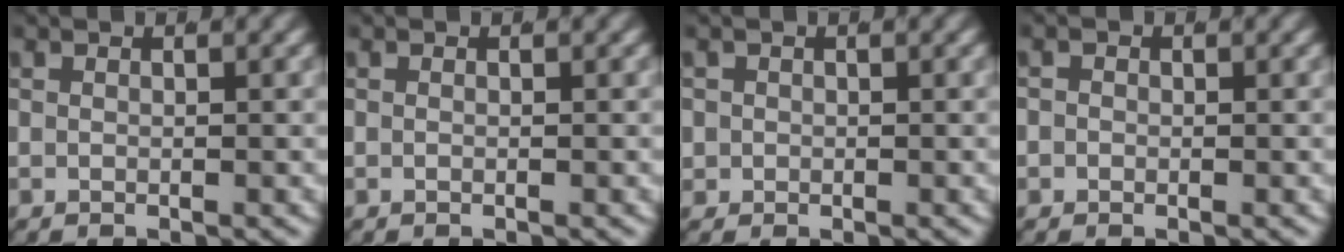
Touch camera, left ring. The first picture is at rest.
{"total": 0.0}
{"total": 2.6, "force": [-0.4, 2.5, 0.5], "torque": [-0.022, -0.014, -0.003]}
{"total": 1.2, "force": [-0.4, 1.1, 0.1], "torque": [-0.003, -0.003, -0.011]}